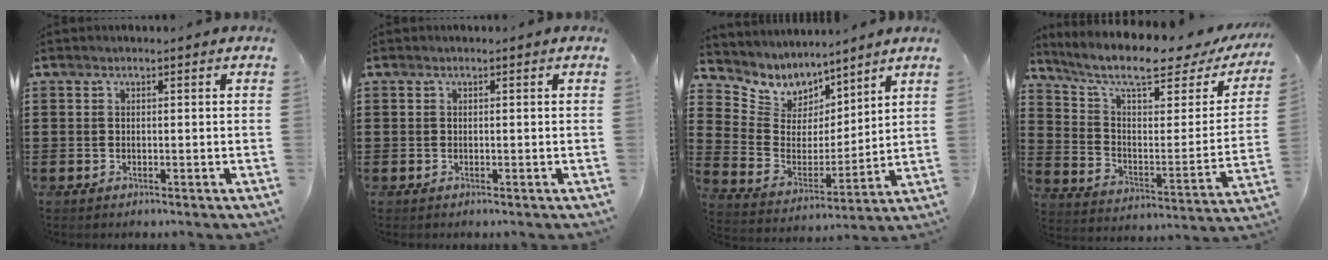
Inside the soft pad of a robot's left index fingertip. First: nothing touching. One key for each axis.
{"total": 0.0}
{"total": 6.8, "fx": 5.7, "fy": 3.7, "fz": 0.2, "tx": -0.053, "ty": -0.046, "tz": 0.104}
{"total": 9.9, "fx": 7.4, "fy": 2.0, "fz": 6.3, "tx": -0.137, "ty": -0.046, "tz": 0.122}